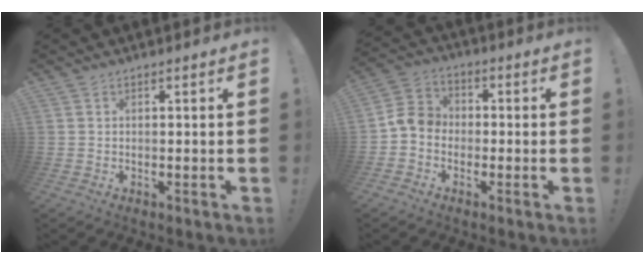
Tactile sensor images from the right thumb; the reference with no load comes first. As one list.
[{"total": 7.7, "force": [-2.1, 6.4, 3.8], "torque": [-0.087, 0.029, -0.035]}]